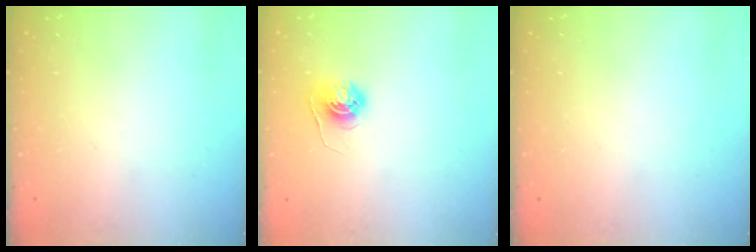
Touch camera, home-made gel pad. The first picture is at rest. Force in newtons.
{"total": 5.6, "press": 5.5, "slide": 0.6}
{"total": 0.0}